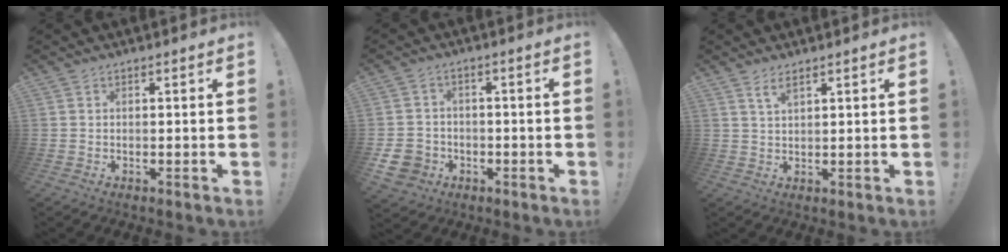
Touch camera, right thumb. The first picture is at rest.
{"total": 7.9, "force": [-3.4, 6.7, 2.6], "torque": [-0.057, 0.021, -0.060]}
{"total": 3.0, "force": [2.0, 0.7, 2.1], "torque": [-0.037, -0.009, 0.034]}